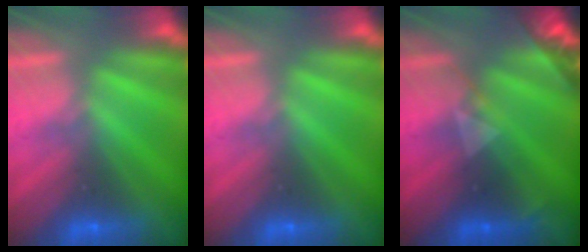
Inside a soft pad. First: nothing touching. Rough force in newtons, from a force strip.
{"total": 0.0}
{"total": 2.4}